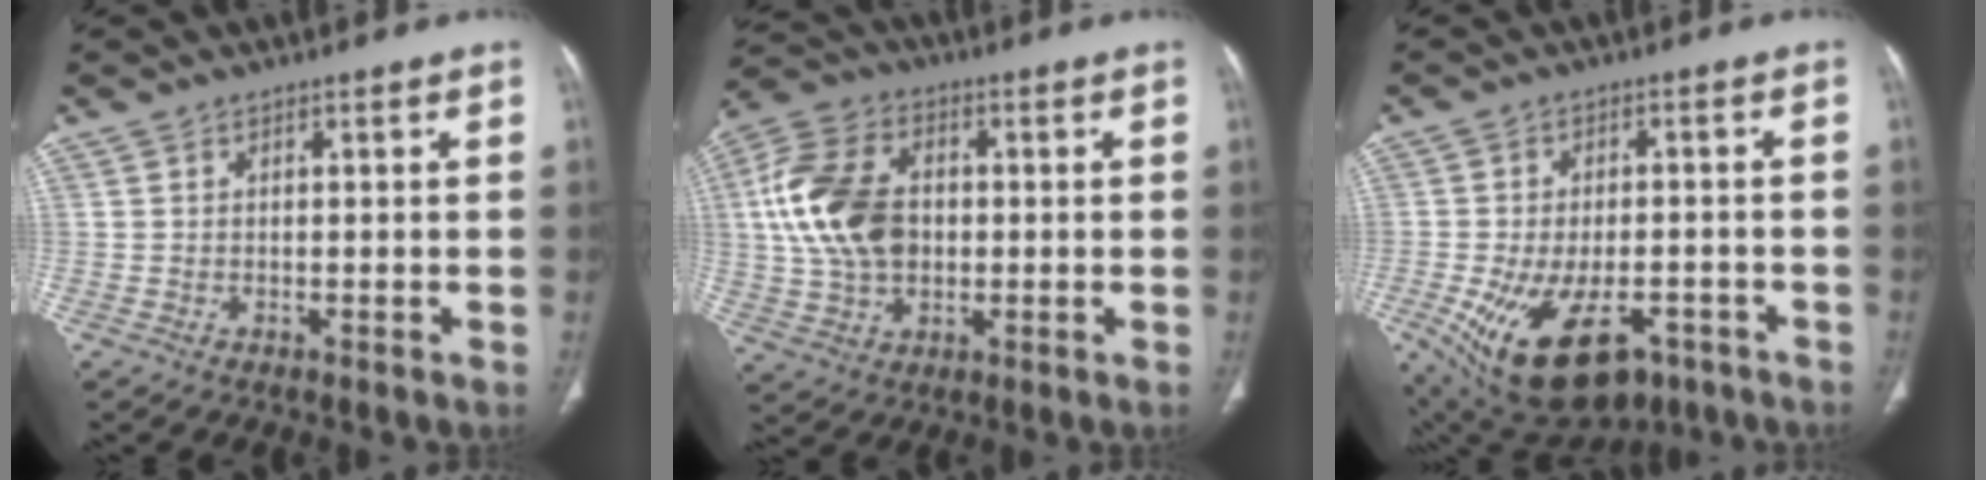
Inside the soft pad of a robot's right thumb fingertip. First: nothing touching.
{"total": 16.0, "force": [1.0, 11.0, 11.6], "torque": [-0.218, 0.015, 0.019]}
{"total": 18.4, "force": [-8.5, 10.2, 12.8], "torque": [-0.239, 0.005, -0.116]}